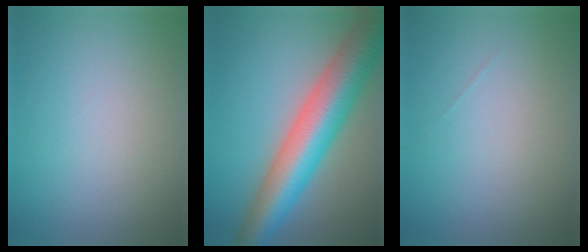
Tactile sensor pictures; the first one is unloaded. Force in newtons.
{"total": 10.6, "press": 10.6, "slide": 0.2}
{"total": 0.0}